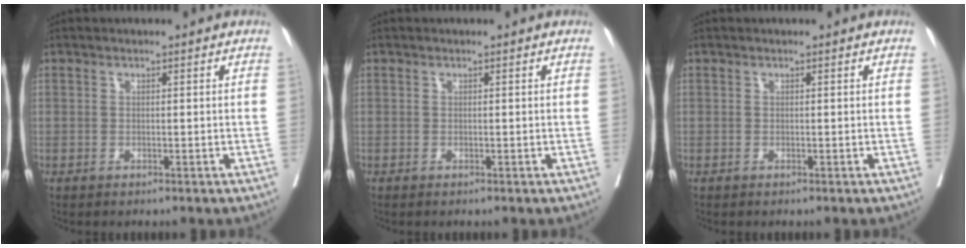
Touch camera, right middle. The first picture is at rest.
{"total": 0.0}
{"total": 0.0}